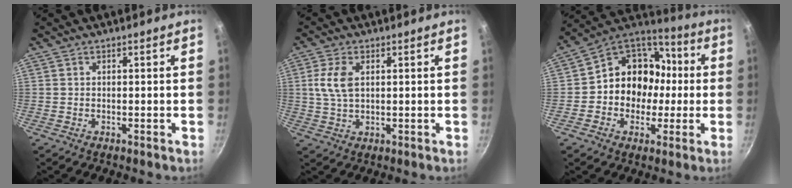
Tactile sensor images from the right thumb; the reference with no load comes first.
{"total": 5.9, "force": [1.4, 3.3, 4.7], "torque": [-0.097, 0.002, 0.027]}
{"total": 15.8, "force": [-0.9, 13.5, 8.0], "torque": [-0.078, 0.047, -0.026]}